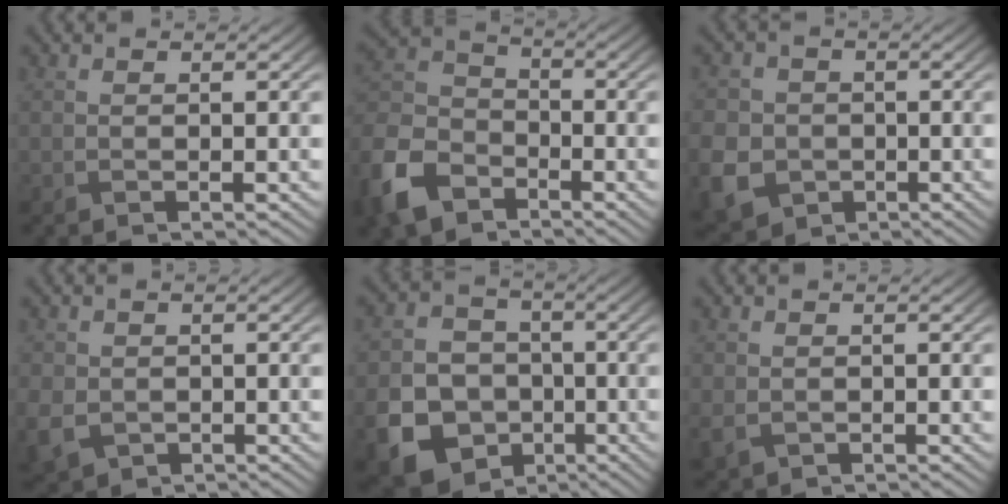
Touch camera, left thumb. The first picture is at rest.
{"total": 11.2, "force": [-6.9, 7.1, 5.3], "torque": [-0.144, -0.018, -0.159]}
{"total": 8.4, "force": [-2.3, 7.4, 3.2], "torque": [-0.108, -0.034, -0.063]}
{"total": 4.5, "force": [-1.1, 3.8, 2.0], "torque": [-0.070, -0.019, -0.023]}
{"total": 14.2, "force": [-5.2, 12.1, 5.2], "torque": [-0.140, -0.071, -0.101]}
{"total": 2.2, "force": [-0.6, 1.9, 1.0], "torque": [-0.033, -0.011, -0.012]}